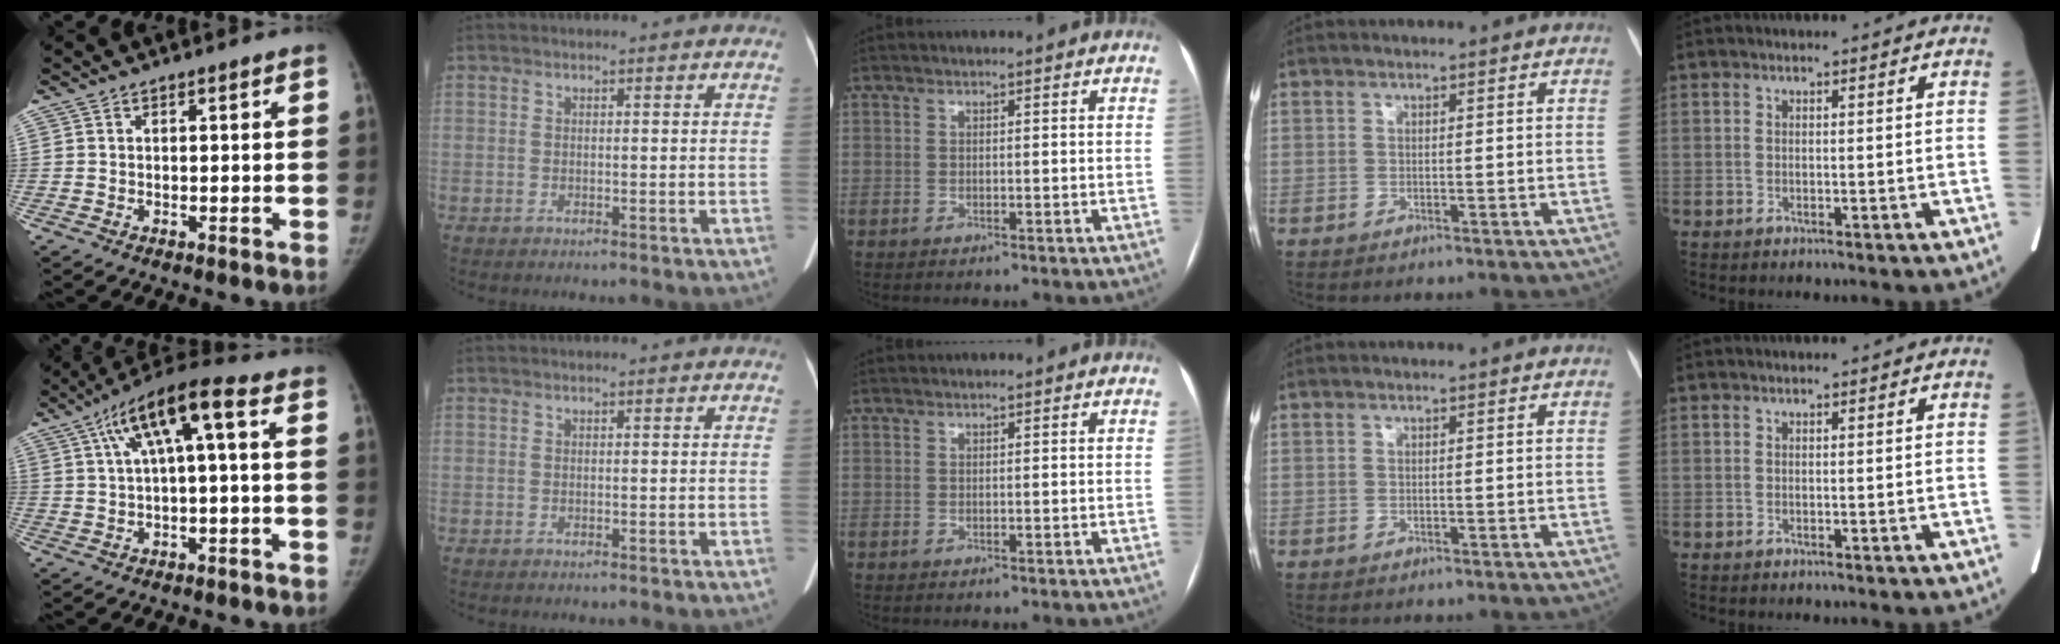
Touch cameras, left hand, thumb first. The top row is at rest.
{"thumb": {"total": 10.8, "force": [2.0, 2.6, 10.3], "torque": [-0.195, 0.048, 0.030]}, "middle": {"total": 0.7, "force": [0.7, 0.0, 0.1], "torque": [-0.006, 0.014, 0.016]}}